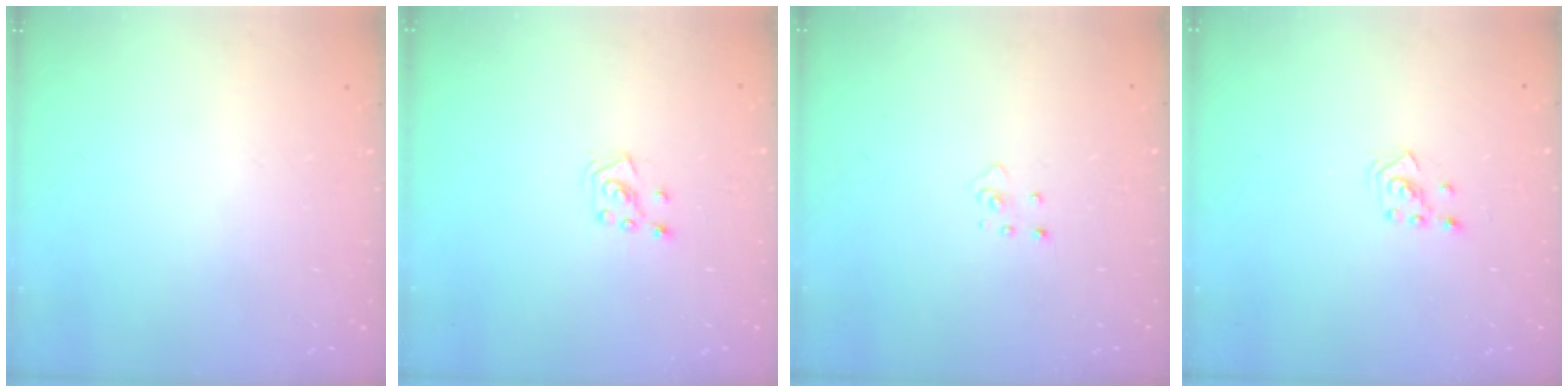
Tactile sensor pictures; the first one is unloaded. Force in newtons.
{"total": 4.7, "press": 4.7, "slide": 0.5}
{"total": 2.9, "press": 2.9, "slide": 0.2}
{"total": 2.3, "press": 2.2, "slide": 0.7}